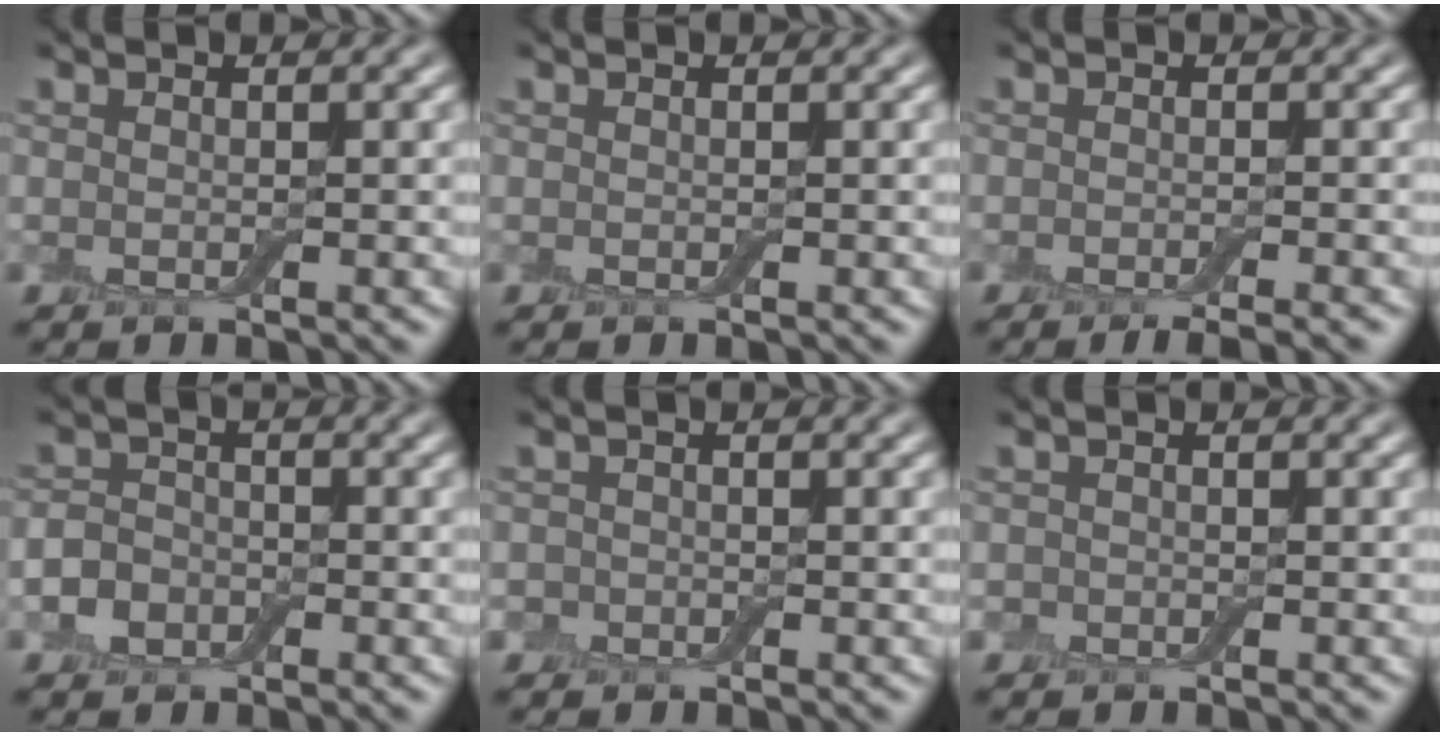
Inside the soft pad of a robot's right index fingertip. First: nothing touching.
{"total": 0.0}
{"total": 3.1, "force": [-2.2, 0.6, 2.1], "torque": [-0.023, -0.001, -0.034]}
{"total": 2.6, "force": [-1.2, 2.0, 1.1], "torque": [-0.017, 0.000, -0.032]}
{"total": 1.2, "force": [-0.5, 1.0, 0.1], "torque": [0.009, -0.002, -0.013]}
{"total": 0.9, "force": [-0.4, 0.8, 0.0], "torque": [0.006, -0.004, -0.009]}